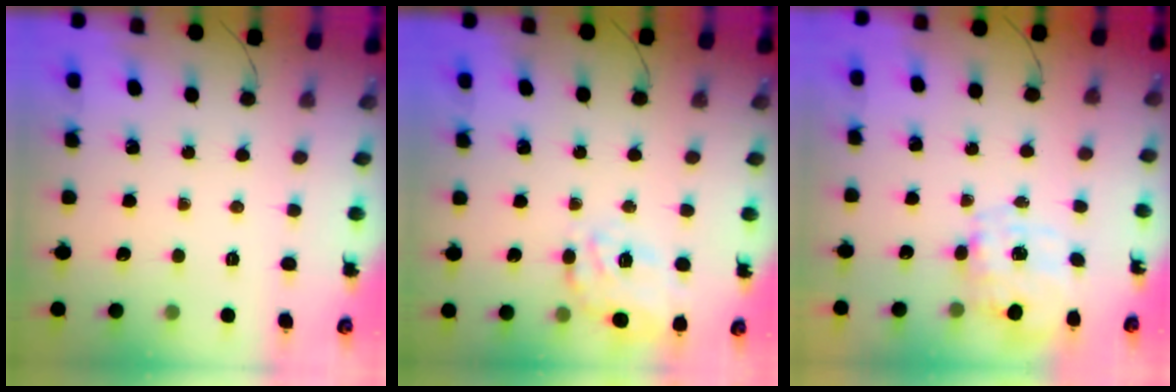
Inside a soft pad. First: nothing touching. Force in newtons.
{"total": 11.0, "press": 10.7, "slide": 2.8}
{"total": 10.0, "press": 9.9, "slide": 1.0}